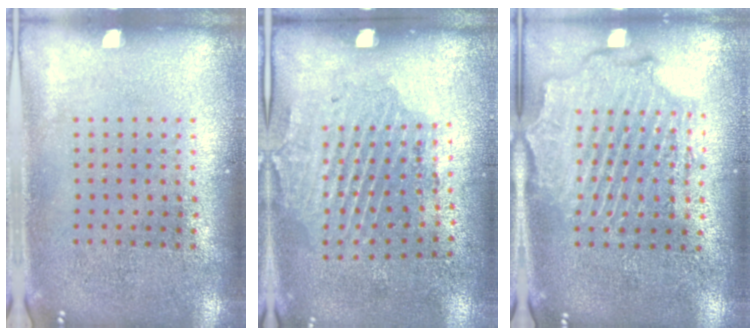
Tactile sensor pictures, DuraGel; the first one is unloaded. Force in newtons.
{"total": 1.9, "press": 1.2, "slide": 1.5}
{"total": 2.3, "press": 2.2, "slide": 0.6}